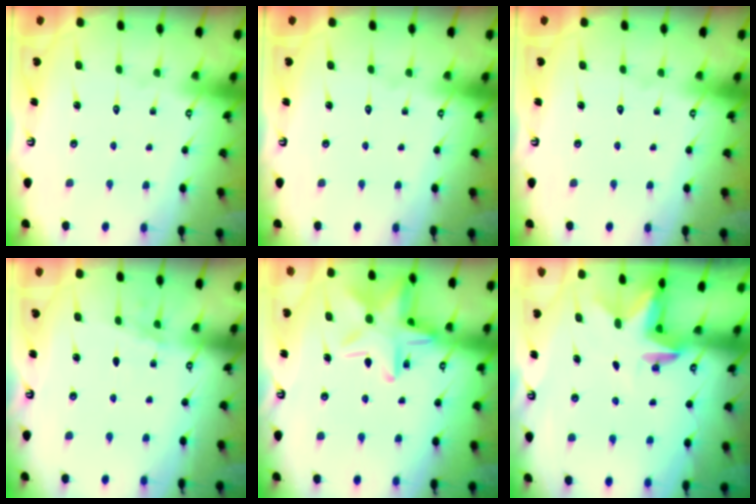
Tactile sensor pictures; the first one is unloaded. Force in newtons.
{"total": 0.0}
{"total": 0.0}
{"total": 2.9, "press": 2.7, "slide": 1.1}
{"total": 17.4, "press": 17.4, "slide": 1.2}
{"total": 2.4, "press": 2.4, "slide": 0.3}